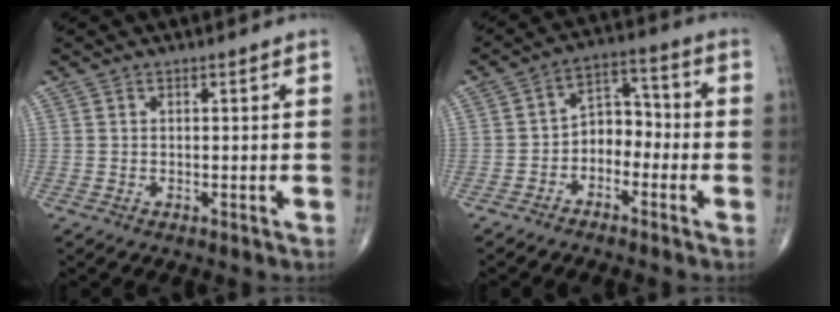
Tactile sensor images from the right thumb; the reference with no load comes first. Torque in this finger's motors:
{"motor_torque": [-0.17, 0.33, 0.45, -0.08, 0.04]}